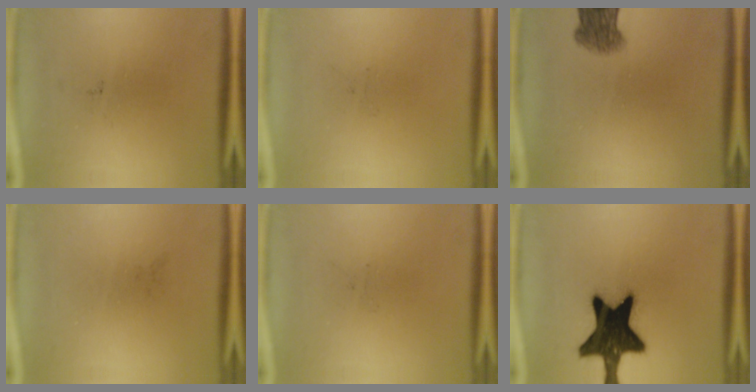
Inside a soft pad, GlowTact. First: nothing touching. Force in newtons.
{"total": 0.0}
{"total": 4.8}
{"total": 0.0}
{"total": 0.0}
{"total": 19.5}